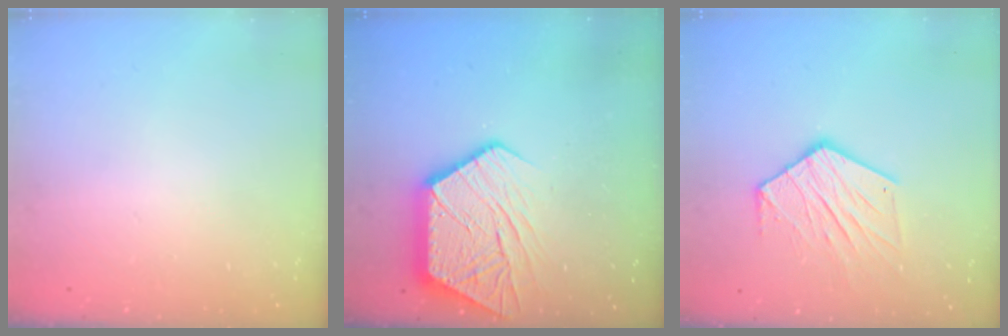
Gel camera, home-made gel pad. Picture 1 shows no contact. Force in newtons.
{"total": 17.4, "press": 17.4, "slide": 1.1}
{"total": 13.2, "press": 13.2, "slide": 1.0}